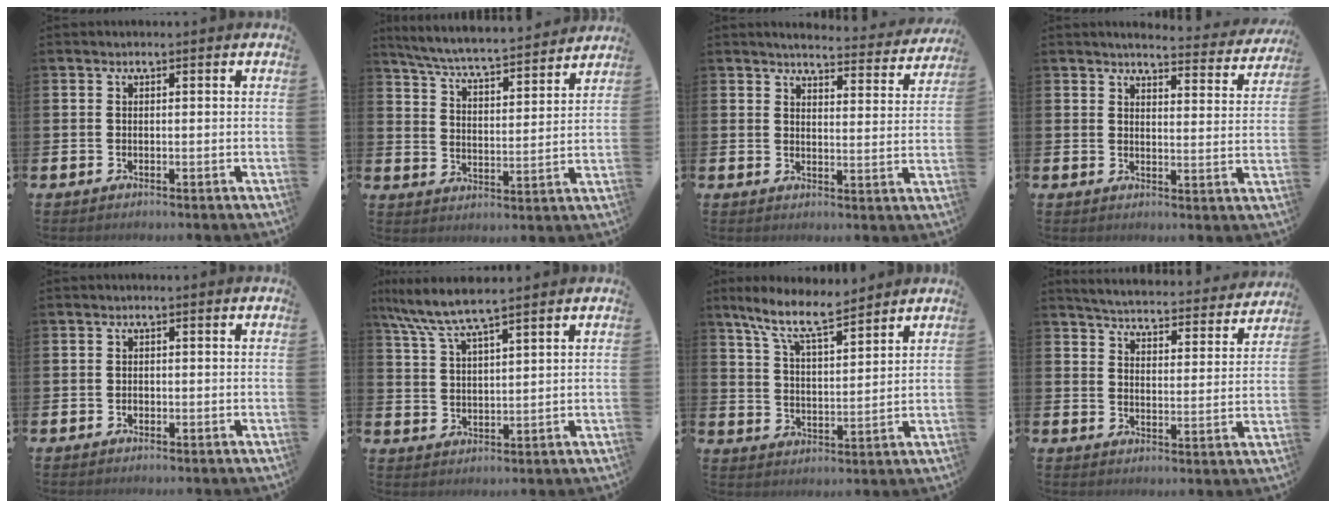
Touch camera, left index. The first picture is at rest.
{"total": 6.5, "force": [6.2, 0.3, 1.8], "torque": [-0.063, -0.049, 0.105]}
{"total": 4.4, "force": [4.3, 0.5, 0.7], "torque": [-0.018, -0.035, 0.071]}
{"total": 4.0, "force": [3.9, 0.2, 0.6], "torque": [-0.013, -0.034, 0.063]}
{"total": 0.7, "force": [-0.2, 0.5, 0.3], "torque": [0.000, 0.001, -0.008]}
{"total": 6.7, "force": [5.9, 0.5, 3.0], "torque": [-0.084, -0.023, 0.106]}
{"total": 8.9, "force": [7.7, 1.6, 4.3], "torque": [-0.112, -0.030, 0.138]}
{"total": 4.7, "force": [4.6, 0.4, 0.5], "torque": [-0.027, -0.042, 0.074]}